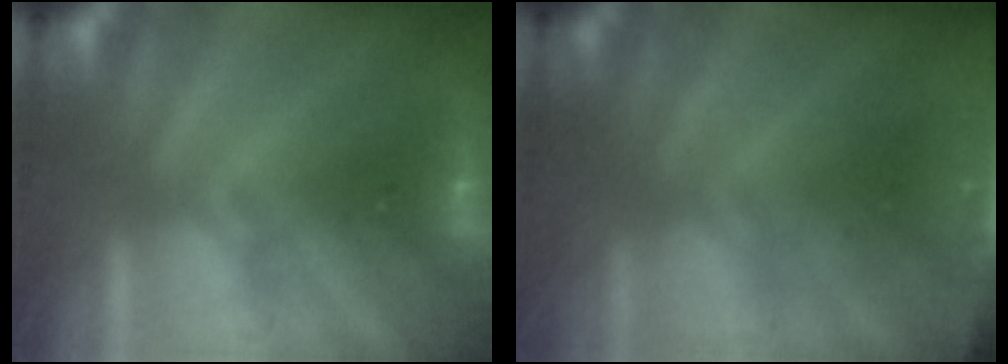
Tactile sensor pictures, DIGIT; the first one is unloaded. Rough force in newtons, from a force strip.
{"total": 4.5}